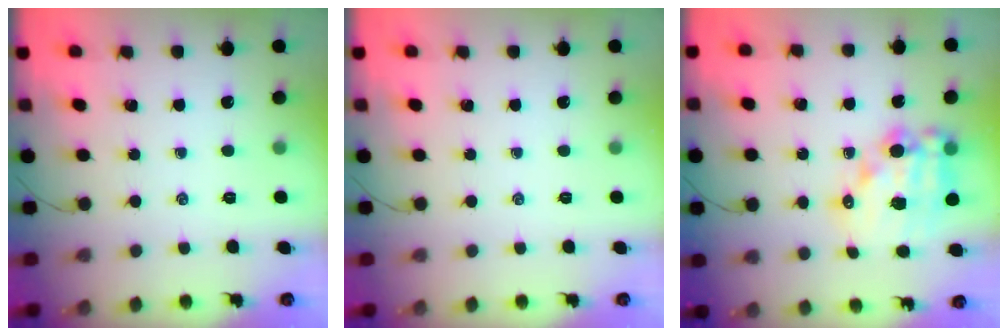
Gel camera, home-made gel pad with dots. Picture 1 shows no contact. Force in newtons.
{"total": 0.0}
{"total": 14.8, "press": 14.5, "slide": 3.0}